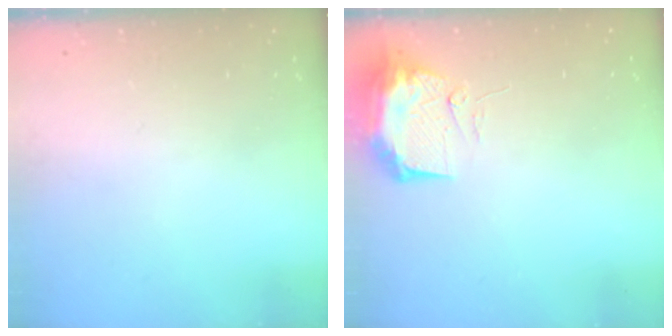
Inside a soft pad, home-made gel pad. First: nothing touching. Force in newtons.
{"total": 9.8, "press": 9.7, "slide": 1.2}